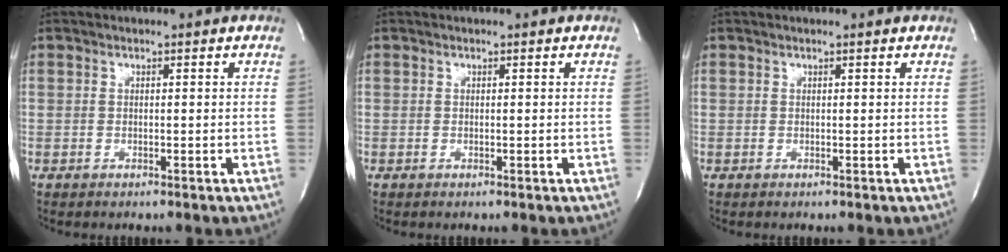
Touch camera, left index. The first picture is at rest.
{"total": 0.0}
{"total": 0.5, "force": [0.5, -0.1, 0.2], "torque": [-0.007, 0.001, 0.010]}